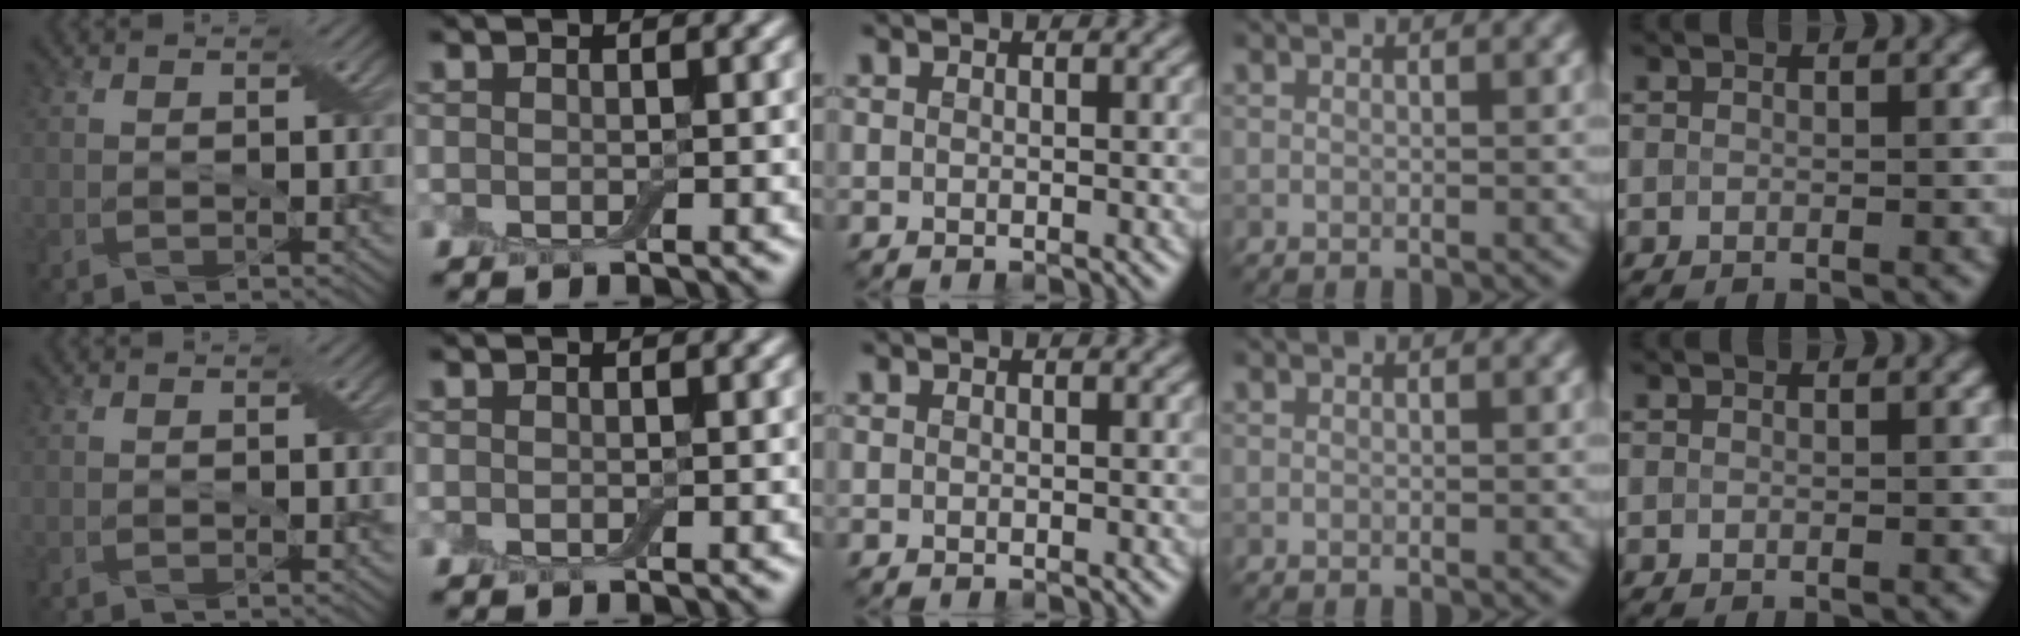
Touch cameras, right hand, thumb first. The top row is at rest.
{}